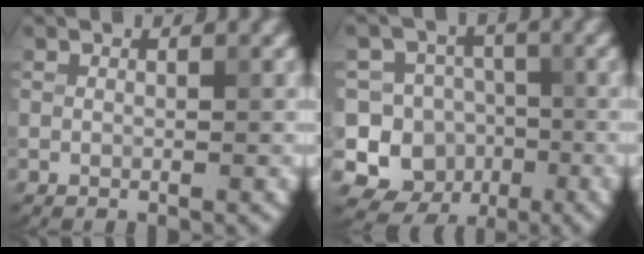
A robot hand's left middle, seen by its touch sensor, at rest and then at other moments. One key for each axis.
{"total": 9.5, "fx": -3.1, "fy": 8.7, "fz": 2.3, "tx": -0.028, "ty": 0.010, "tz": -0.070}